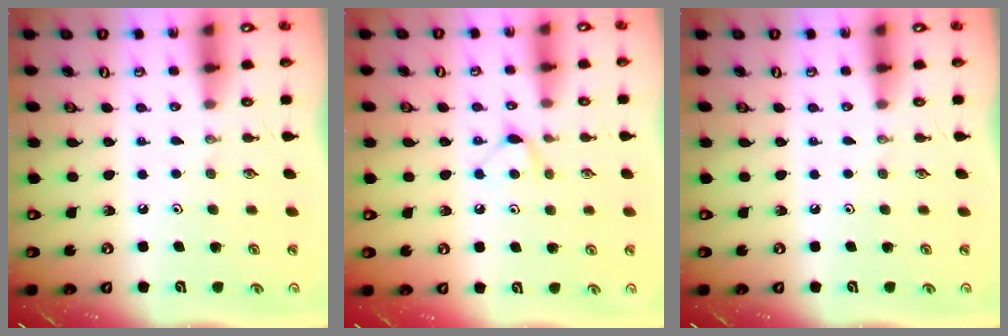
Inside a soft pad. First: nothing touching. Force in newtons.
{"total": 5.9, "press": 5.8, "slide": 0.8}
{"total": 0.0}